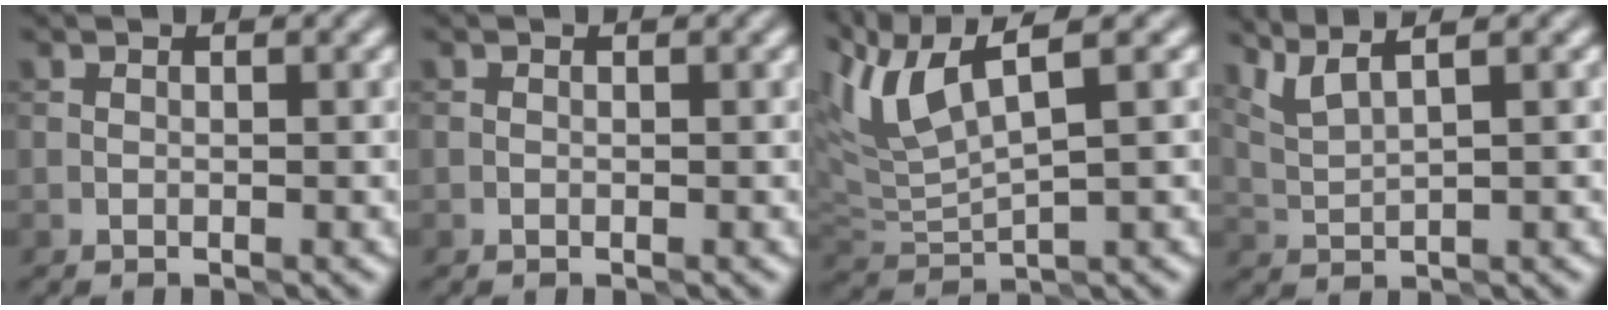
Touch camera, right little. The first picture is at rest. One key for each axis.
{"total": 0.0}
{"total": 6.0, "fx": 3.3, "fy": 1.3, "fz": 4.8, "tx": -0.111, "ty": 0.013, "tz": 0.069}
{"total": 3.2, "fx": 2.5, "fy": 0.4, "fz": 2.0, "tx": -0.039, "ty": 0.017, "tz": 0.051}